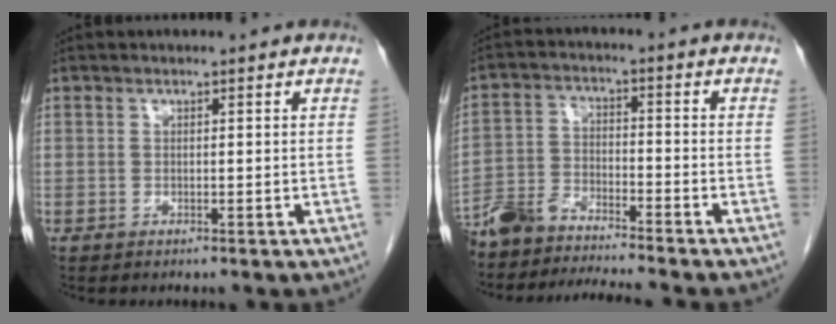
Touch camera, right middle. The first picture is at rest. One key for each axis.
{"total": 8.4, "fx": -8.2, "fy": -0.2, "fz": 1.6, "tx": -0.036, "ty": 0.001, "tz": -0.157}